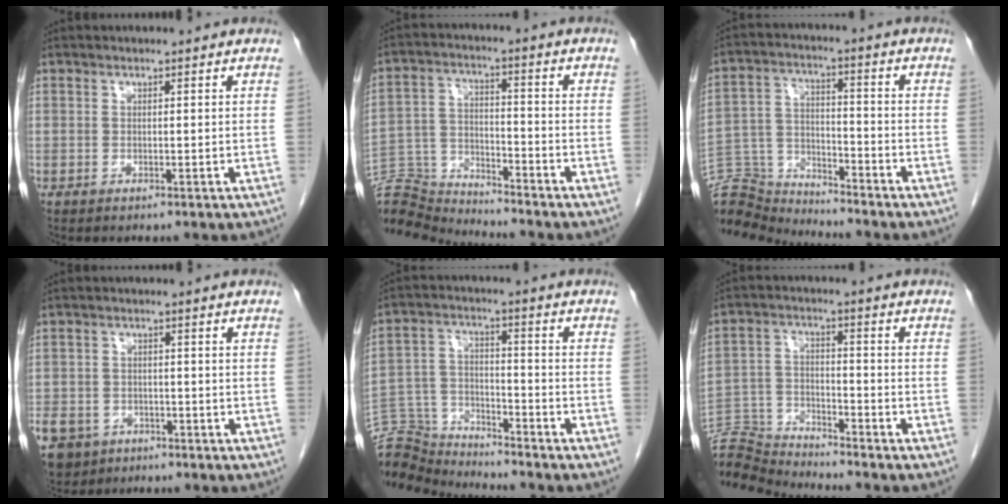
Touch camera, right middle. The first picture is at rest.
{"total": 10.6, "force": [-10.6, -0.2, -0.7], "torque": [0.007, 0.023, -0.203]}
{"total": 10.5, "force": [-10.5, 0.3, -0.9], "torque": [0.011, 0.026, -0.202]}
{"total": 12.1, "force": [-7.0, 9.1, 3.9], "torque": [-0.121, -0.004, -0.104]}
{"total": 10.9, "force": [-10.8, 0.8, -0.5], "torque": [0.001, 0.028, -0.206]}
{"total": 9.5, "force": [-9.4, -0.8, -0.6], "torque": [0.003, 0.013, -0.180]}